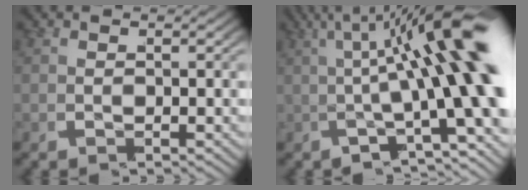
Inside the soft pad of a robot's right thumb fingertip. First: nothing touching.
{"total": 8.5, "force": [0.6, 3.1, 7.9], "torque": [-0.105, 0.004, -0.002]}